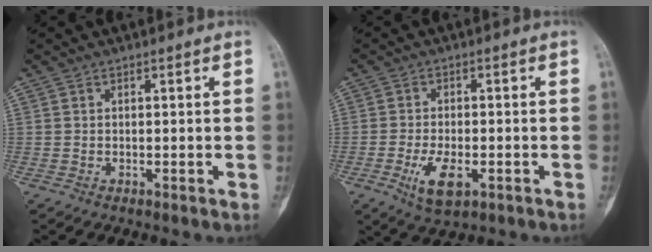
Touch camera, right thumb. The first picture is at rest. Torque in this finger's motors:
{"motor_torque": [-0.01, 0.29, 0.48, -0.26, 0.24]}